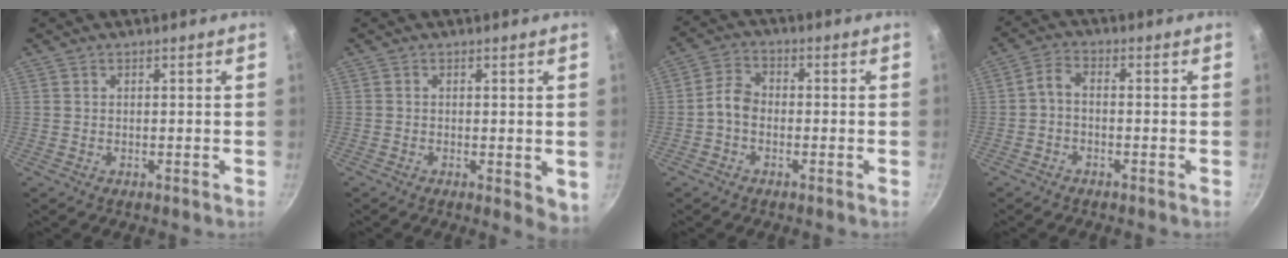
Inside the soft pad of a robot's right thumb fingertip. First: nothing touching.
{"total": 2.7, "force": [-0.2, 1.1, 2.4], "torque": [-0.030, -0.009, -0.005]}
{"total": 4.3, "force": [-1.3, 3.1, 2.6], "torque": [-0.043, 0.027, -0.036]}
{"total": 3.0, "force": [-1.3, 1.6, 2.1], "torque": [-0.050, 0.021, -0.033]}